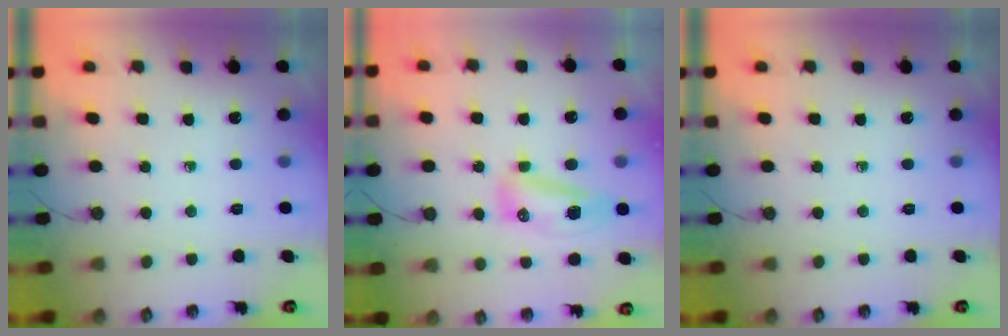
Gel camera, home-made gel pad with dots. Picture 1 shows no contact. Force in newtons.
{"total": 13.9, "press": 10.7, "slide": 8.8}
{"total": 0.0}